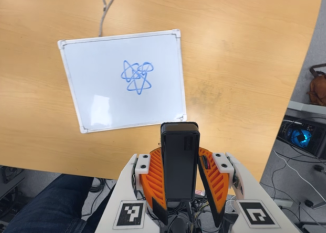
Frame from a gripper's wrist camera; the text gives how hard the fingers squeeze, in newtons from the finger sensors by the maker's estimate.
{"total": 5.9, "left": 5.0, "right": 6.8}